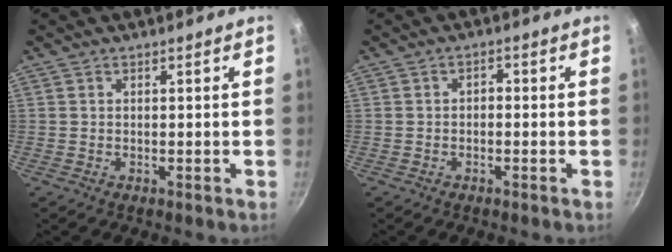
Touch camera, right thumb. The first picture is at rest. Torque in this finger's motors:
{"motor_torque": [-0.43, -0.21, 0.35, -0.04, 0.01]}